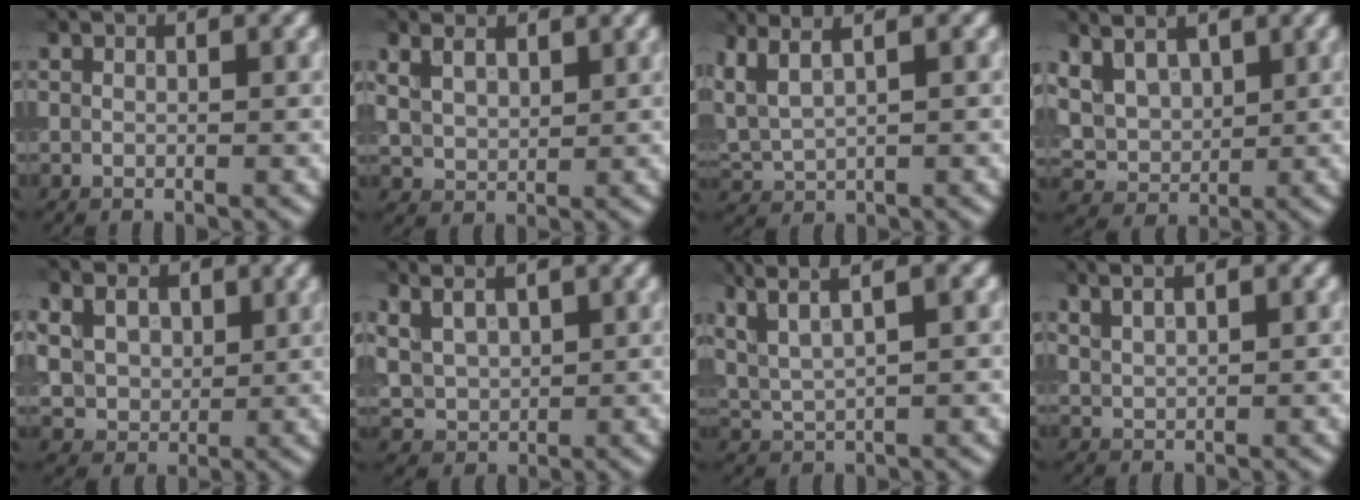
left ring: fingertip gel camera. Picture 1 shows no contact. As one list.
[{"total": 3.5, "force": [1.9, 2.2, 2.0], "torque": [-0.051, 0.004, 0.037]}, {"total": 3.8, "force": [2.4, 1.3, 2.7], "torque": [-0.070, 0.014, 0.052]}, {"total": 5.1, "force": [2.7, 3.5, 2.5], "torque": [-0.074, -0.001, 0.059]}, {"total": 4.7, "force": [1.9, 3.8, 2.0], "torque": [-0.069, -0.005, 0.035]}, {"total": 3.8, "force": [2.2, 2.3, 2.0], "torque": [-0.054, 0.011, 0.043]}, {"total": 5.0, "force": [3.2, 1.0, 3.7], "torque": [-0.080, 0.011, 0.062]}, {"total": 2.6, "force": [2.0, 0.9, 1.5], "torque": [-0.016, 0.010, 0.023]}]